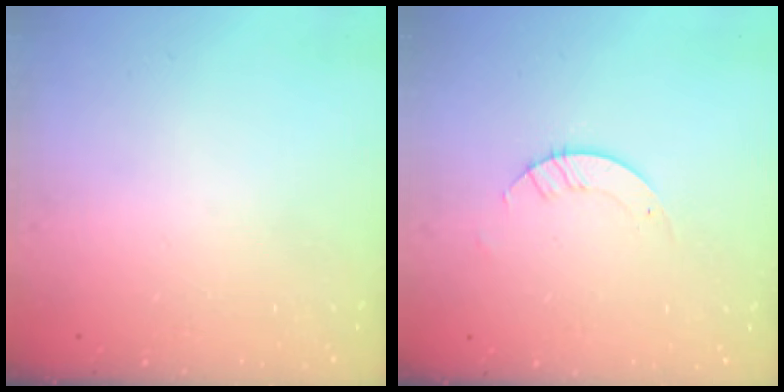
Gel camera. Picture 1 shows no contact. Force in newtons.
{"total": 2.8, "press": 2.8, "slide": 0.2}